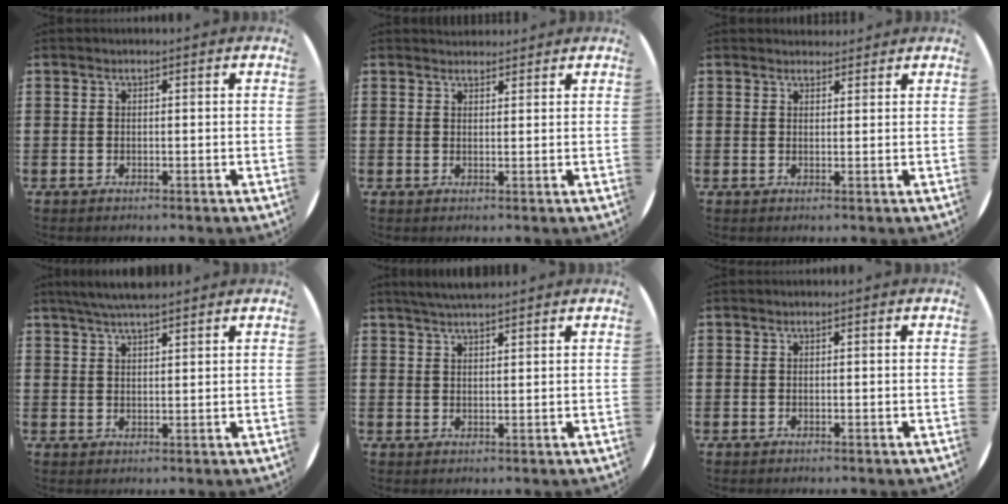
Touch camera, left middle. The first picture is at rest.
{"total": 1.6, "force": [1.5, 0.4, -0.2], "torque": [0.002, 0.001, 0.029]}
{"total": 1.6, "force": [1.5, 0.4, -0.2], "torque": [0.002, 0.001, 0.029]}
{"total": 4.4, "force": [3.9, 0.5, 2.0], "torque": [-0.046, -0.002, 0.071]}
{"total": 3.2, "force": [3.0, 0.2, 1.1], "torque": [-0.026, 0.001, 0.055]}
{"total": 0.0}